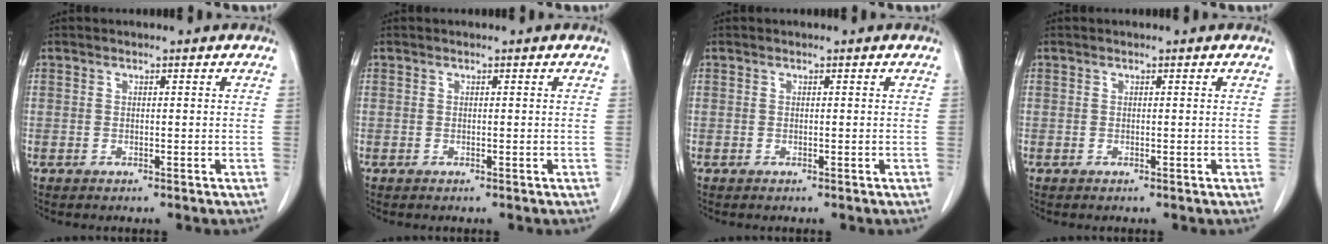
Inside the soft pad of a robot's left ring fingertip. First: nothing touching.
{"total": 0.0}
{"total": 0.0}
{"total": 0.0}